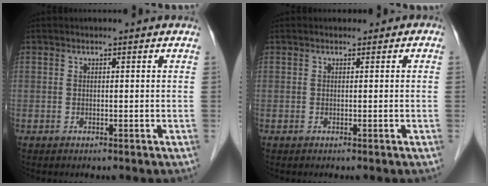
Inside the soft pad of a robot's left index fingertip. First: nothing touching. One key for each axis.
{"total": 0.6, "fx": -0.1, "fy": 0.5, "fz": 0.0, "tx": 0.003, "ty": 0.004, "tz": -0.007}